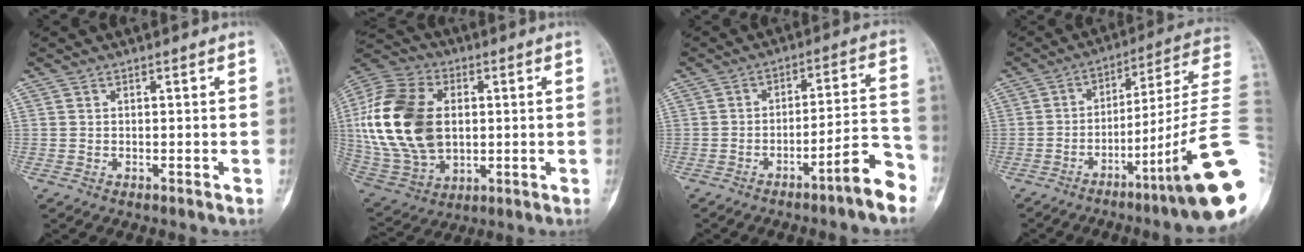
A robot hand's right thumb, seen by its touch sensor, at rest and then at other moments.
{"total": 23.1, "force": [1.7, 15.5, 17.1], "torque": [-0.349, -0.002, 0.042]}
{"total": 9.2, "force": [-6.0, 0.8, 6.9], "torque": [-0.097, 0.061, -0.092]}
{"total": 23.3, "force": [-7.1, 1.0, 22.1], "torque": [-0.262, 0.040, -0.107]}